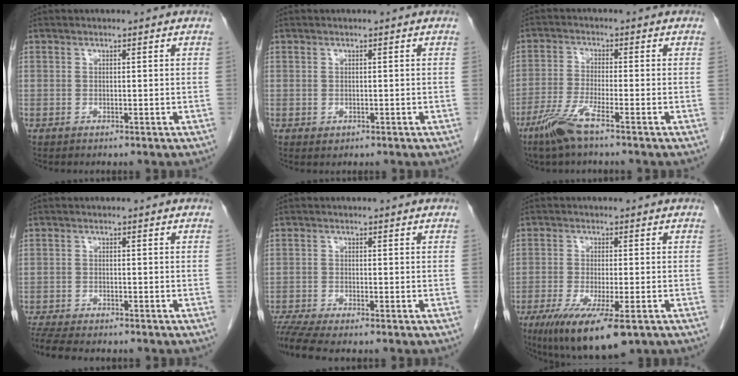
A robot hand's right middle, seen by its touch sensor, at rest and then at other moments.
{"total": 0.6, "force": [-0.1, 0.5, 0.2], "torque": [-0.005, 0.000, 0.004]}
{"total": 6.1, "force": [-4.0, 0.1, 4.6], "torque": [-0.101, -0.013, -0.085]}
{"total": 7.9, "force": [-6.9, 1.5, 3.5], "torque": [-0.060, -0.011, -0.109]}
{"total": 4.3, "force": [-3.8, -0.6, 2.0], "torque": [-0.040, -0.012, -0.071]}
{"total": 11.5, "force": [-6.8, 2.4, 9.0], "torque": [-0.153, -0.031, -0.107]}